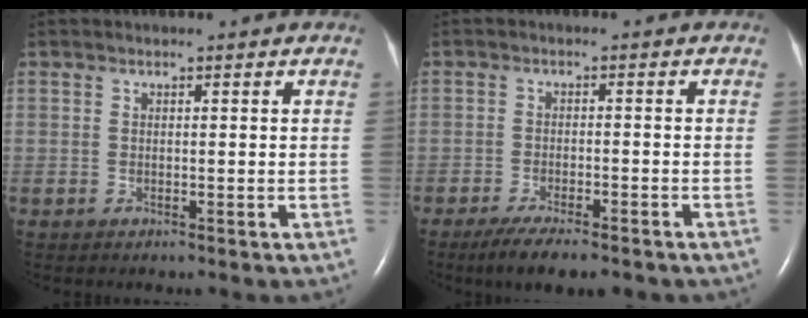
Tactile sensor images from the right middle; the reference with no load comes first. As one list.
[{"total": 8.6, "force": [-6.7, 1.9, 5.2], "torque": [-0.078, -0.015, -0.096]}]